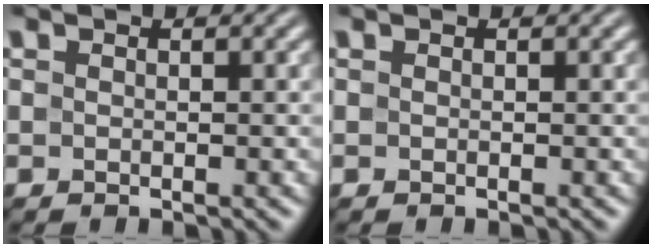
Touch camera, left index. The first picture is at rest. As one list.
[{"total": 0.0}]